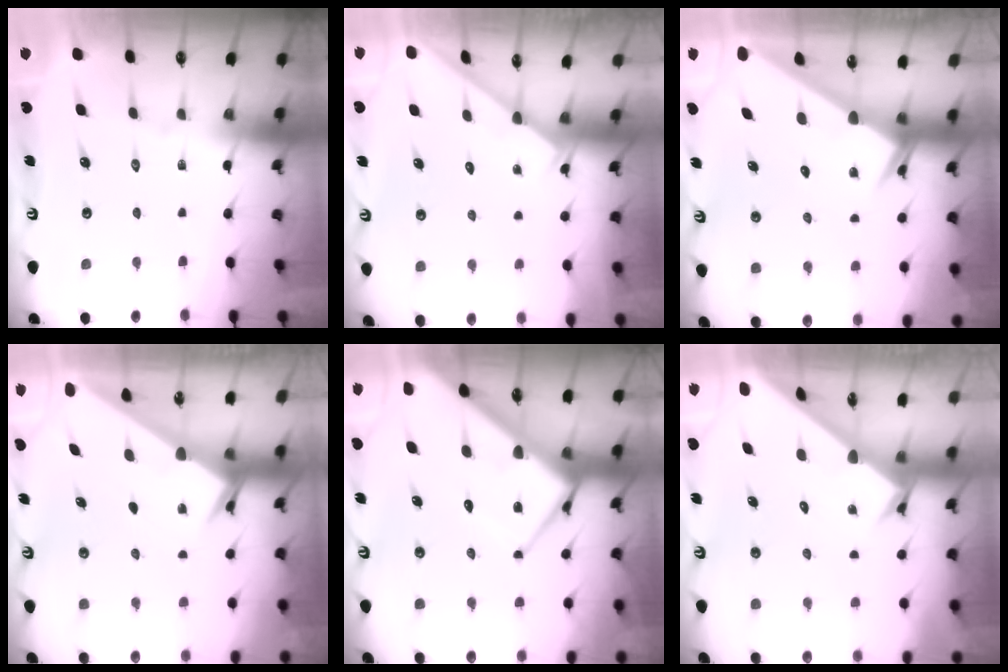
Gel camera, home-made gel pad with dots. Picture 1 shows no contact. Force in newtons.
{"total": 2.0, "press": 2.0, "slide": 0.2}
{"total": 2.8, "press": 2.8, "slide": 0.1}
{"total": 2.8, "press": 2.8, "slide": 0.2}
{"total": 11.8, "press": 11.7, "slide": 1.1}
{"total": 2.7, "press": 2.7, "slide": 0.3}